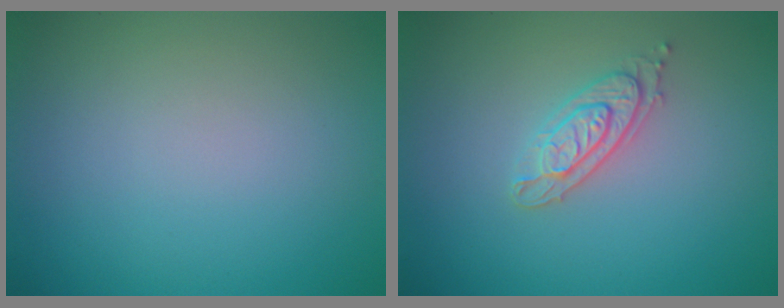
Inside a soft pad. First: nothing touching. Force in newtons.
{"total": 2.4, "press": 2.2, "slide": 0.8}